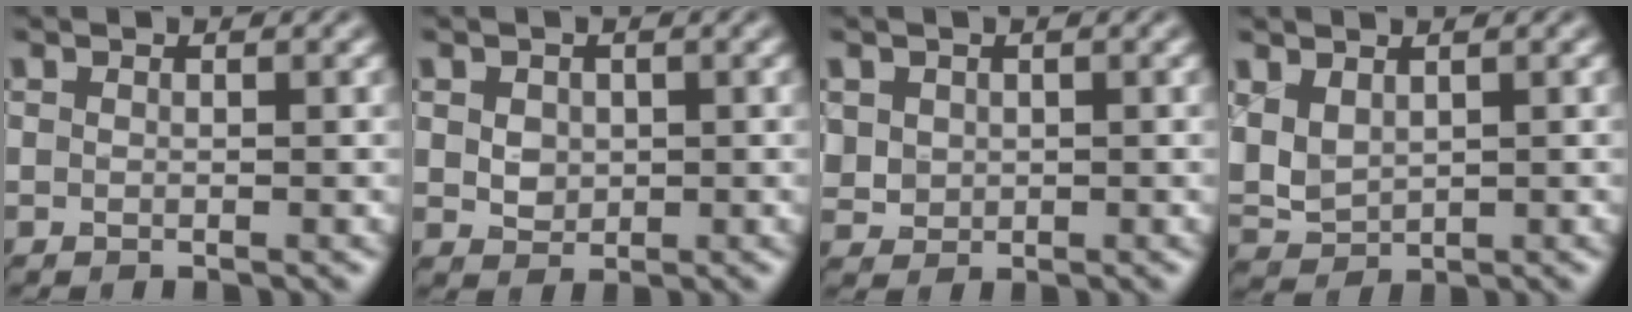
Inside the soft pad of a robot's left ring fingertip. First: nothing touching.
{"total": 2.2, "force": [0.5, 1.8, 1.1], "torque": [-0.028, 0.005, 0.012]}
{"total": 1.9, "force": [0.5, 1.8, 0.5], "torque": [-0.015, -0.005, 0.015]}
{"total": 3.3, "force": [1.1, 2.1, 2.3], "torque": [-0.060, 0.000, 0.028]}